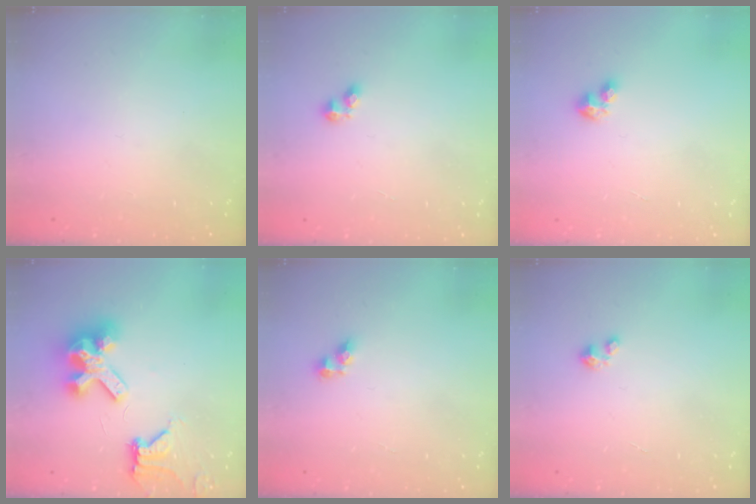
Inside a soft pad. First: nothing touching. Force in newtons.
{"total": 3.4, "press": 3.4, "slide": 0.5}
{"total": 3.2, "press": 3.2, "slide": 0.4}
{"total": 15.6, "press": 15.4, "slide": 2.1}
{"total": 5.1, "press": 5.1, "slide": 0.6}
{"total": 1.6, "press": 1.6, "slide": 0.2}